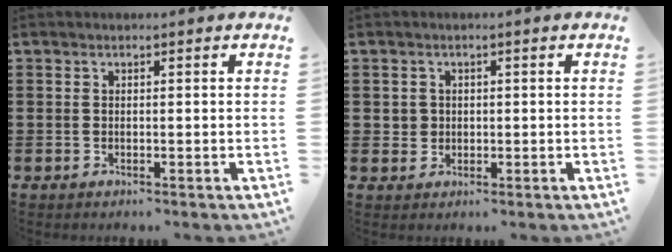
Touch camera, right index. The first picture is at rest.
{"total": 1.8, "force": [0.2, 1.7, 0.3], "torque": [-0.012, 0.009, 0.002]}